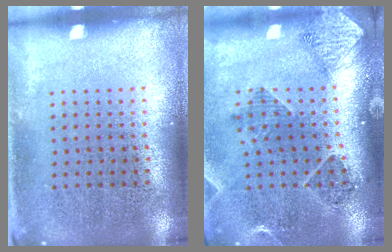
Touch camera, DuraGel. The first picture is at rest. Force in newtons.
{"total": 1.5, "press": 1.5, "slide": 0.3}